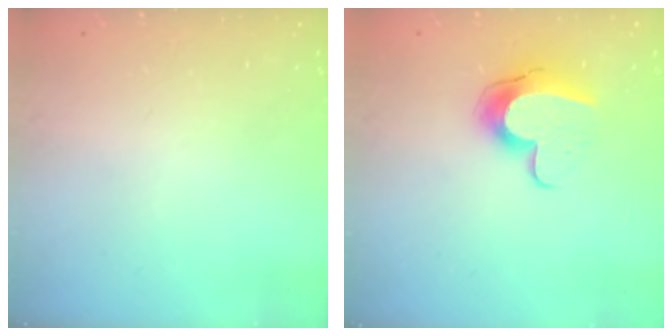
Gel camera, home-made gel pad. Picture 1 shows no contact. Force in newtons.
{"total": 11.2, "press": 11.2, "slide": 1.1}